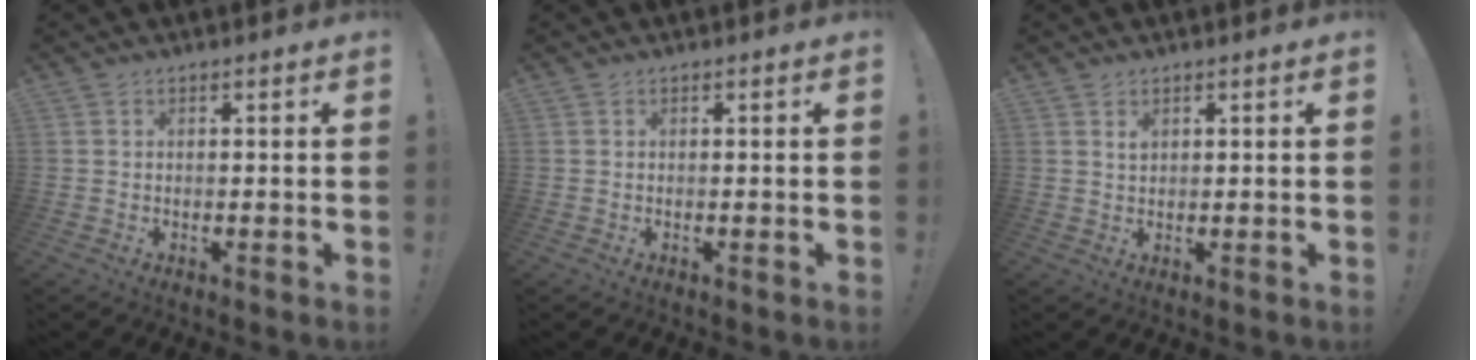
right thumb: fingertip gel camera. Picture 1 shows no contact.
{"total": 0.0}
{"total": 1.2, "force": [0.8, 0.7, 0.6], "torque": [0.000, -0.006, 0.013]}